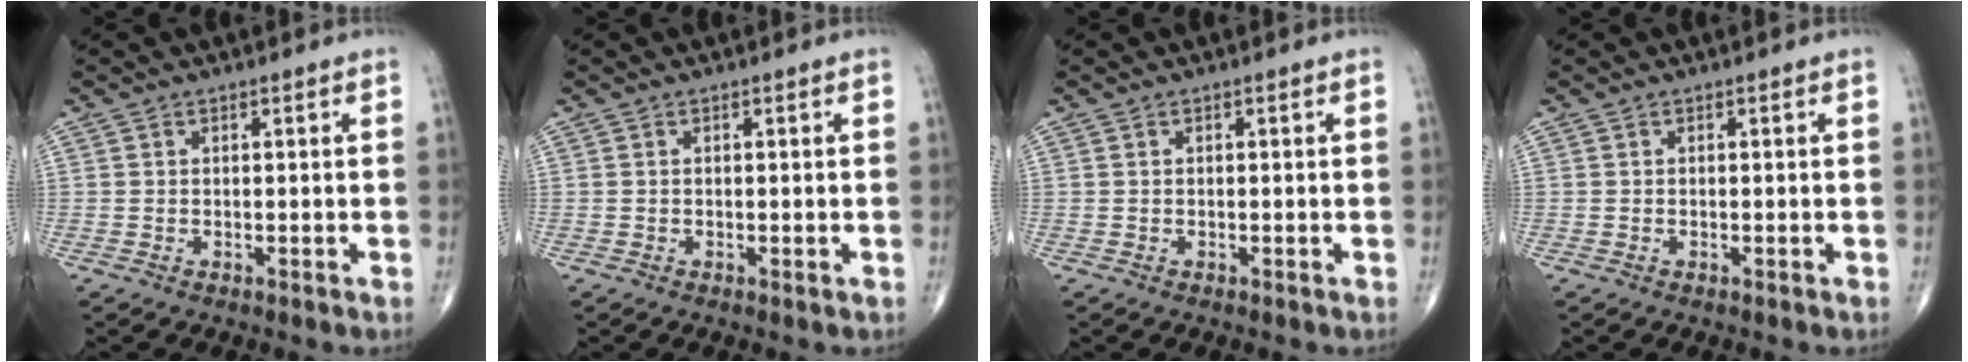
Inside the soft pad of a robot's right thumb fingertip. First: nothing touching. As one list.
[{"total": 0.0}, {"total": 0.0}, {"total": 0.0}]